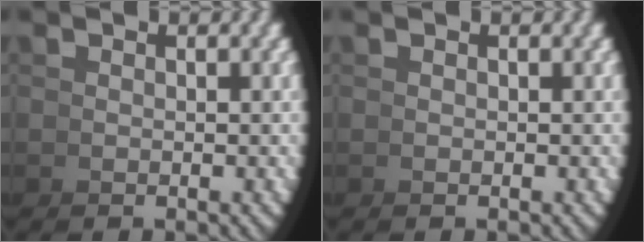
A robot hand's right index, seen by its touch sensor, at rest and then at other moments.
{"total": 0.0}